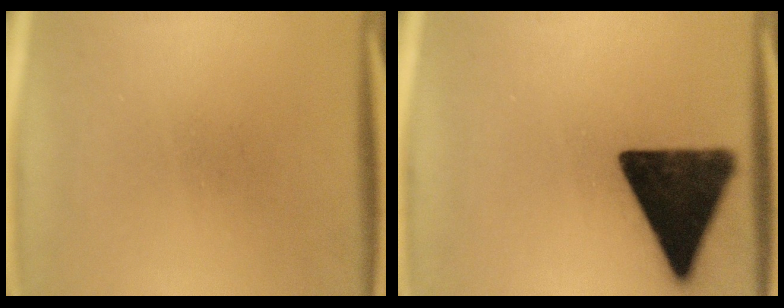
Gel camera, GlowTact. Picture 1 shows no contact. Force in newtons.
{"total": 16.1}